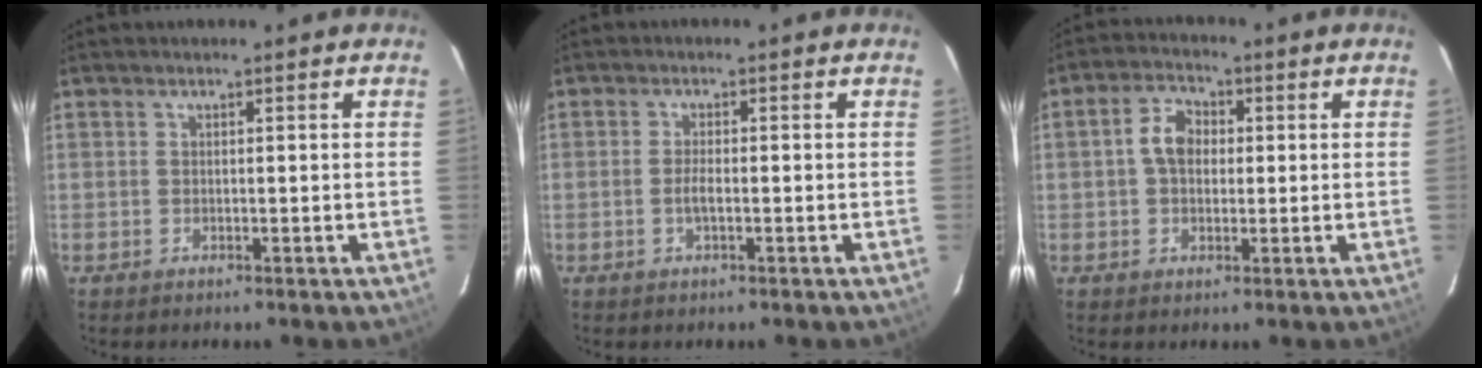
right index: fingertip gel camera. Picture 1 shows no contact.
{"total": 1.9, "force": [-0.6, 0.4, 1.8], "torque": [-0.037, 0.001, -0.012]}
{"total": 5.4, "force": [0.4, 4.0, 3.7], "torque": [-0.070, 0.019, 0.007]}